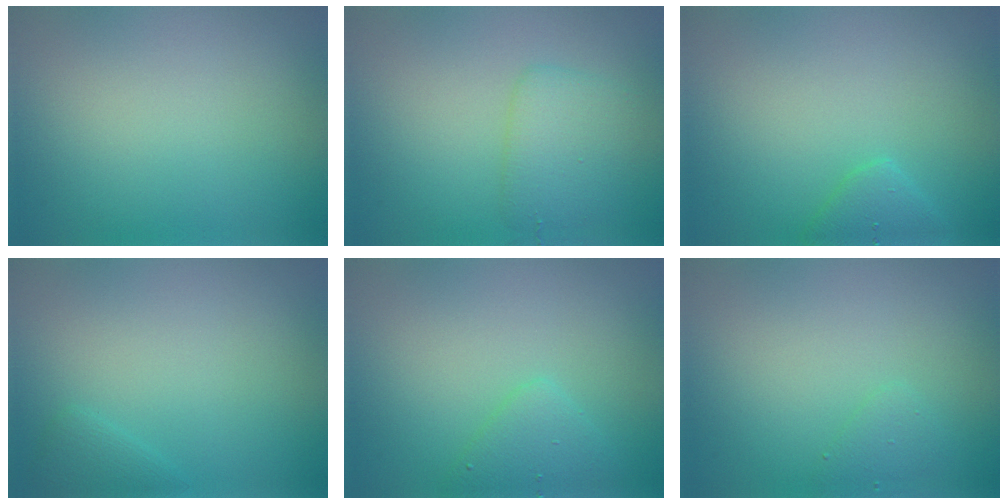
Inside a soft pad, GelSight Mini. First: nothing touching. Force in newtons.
{"total": 3.0, "press": 3.0, "slide": 0.2}
{"total": 2.1, "press": 2.1, "slide": 0.1}
{"total": 1.1, "press": 1.1, "slide": 0.0}
{"total": 2.1, "press": 2.1, "slide": 0.1}
{"total": 1.1, "press": 1.1, "slide": 0.0}